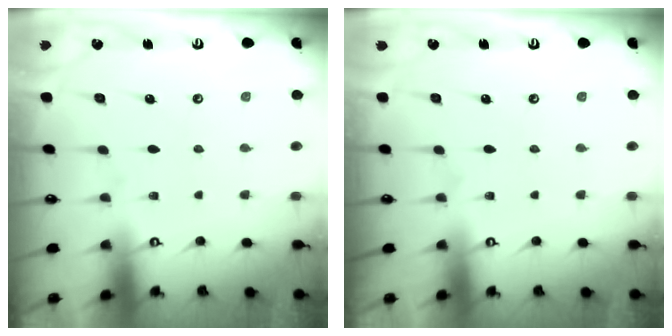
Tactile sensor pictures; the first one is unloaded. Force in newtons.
{"total": 0.0}